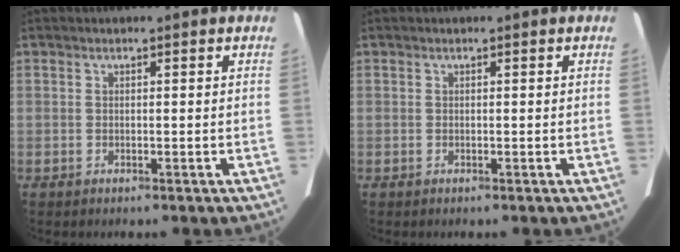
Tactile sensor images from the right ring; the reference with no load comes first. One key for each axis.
{"total": 0.0}